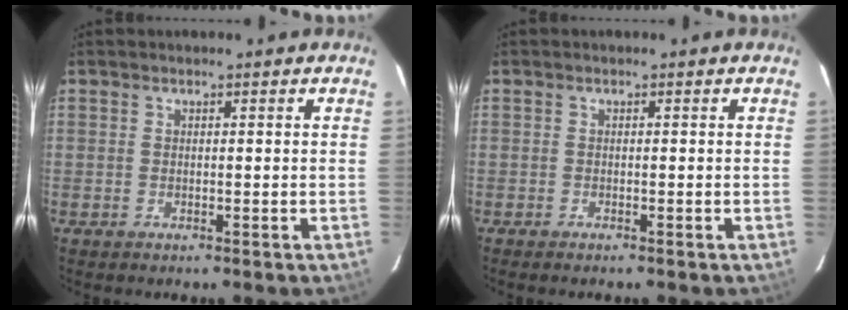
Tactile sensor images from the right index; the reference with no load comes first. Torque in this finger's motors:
{"motor_torque": [-0.01, 0.00, 0.08, 0.01]}